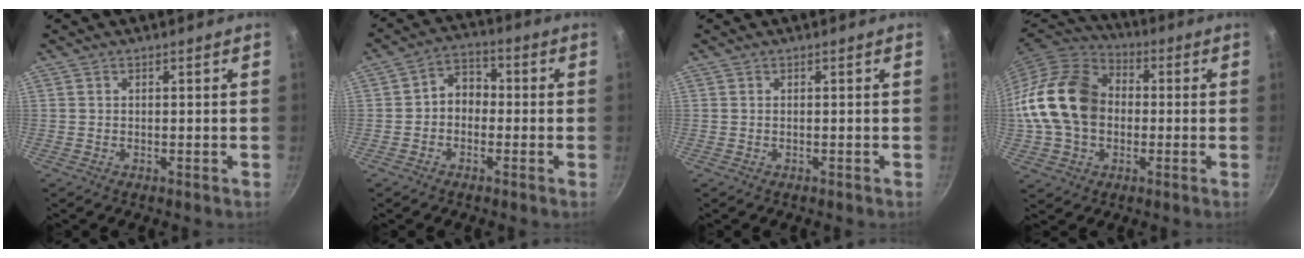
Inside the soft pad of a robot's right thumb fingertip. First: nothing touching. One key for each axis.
{"total": 5.8, "fx": -0.8, "fy": 4.6, "fz": 3.4, "tx": -0.022, "ty": 0.024, "tz": -0.028}
{"total": 0.0}
{"total": 19.3, "fx": -0.2, "fy": 14.6, "fz": 12.6, "tx": -0.217, "ty": 0.035, "tz": -0.013}